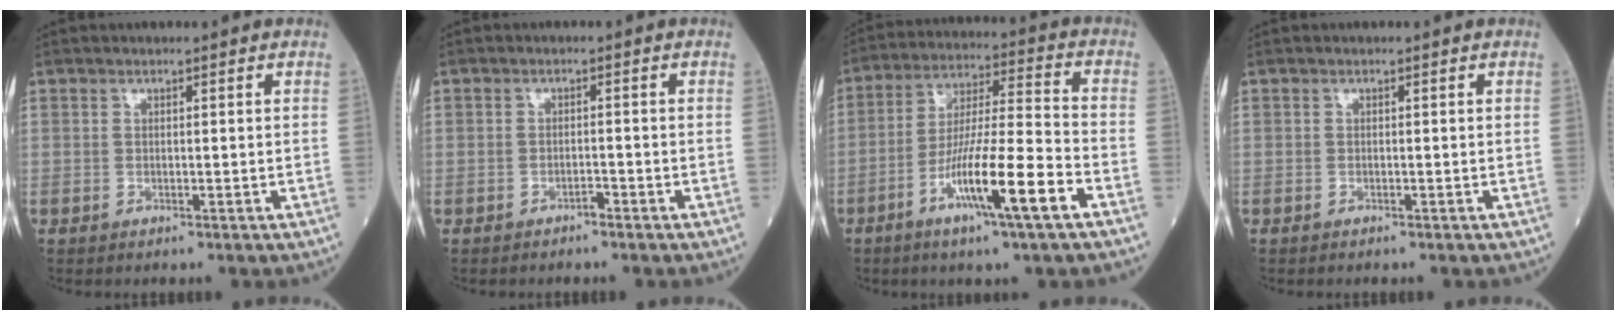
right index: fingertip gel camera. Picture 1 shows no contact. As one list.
[{"total": 1.1, "force": [-0.9, 0.4, 0.4], "torque": [-0.004, 0.003, -0.016]}, {"total": 13.5, "force": [-6.3, 0.0, 11.9], "torque": [-0.217, -0.009, -0.115]}, {"total": 0.0}]